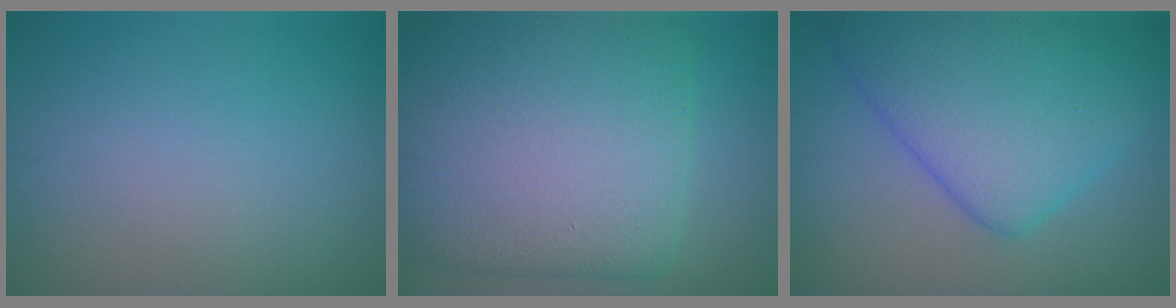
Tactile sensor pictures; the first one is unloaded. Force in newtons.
{"total": 15.8, "press": 15.8, "slide": 0.3}
{"total": 9.4, "press": 9.4, "slide": 0.2}